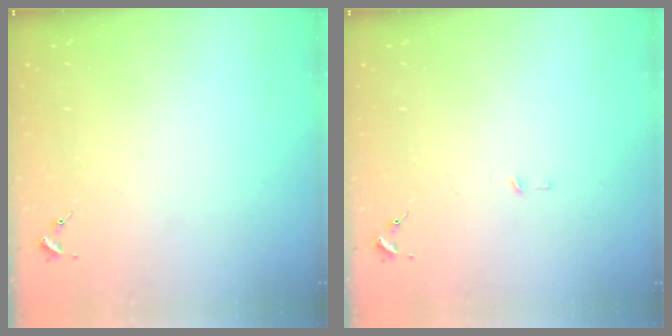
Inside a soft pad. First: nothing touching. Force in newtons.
{"total": 2.8, "press": 2.8, "slide": 0.2}